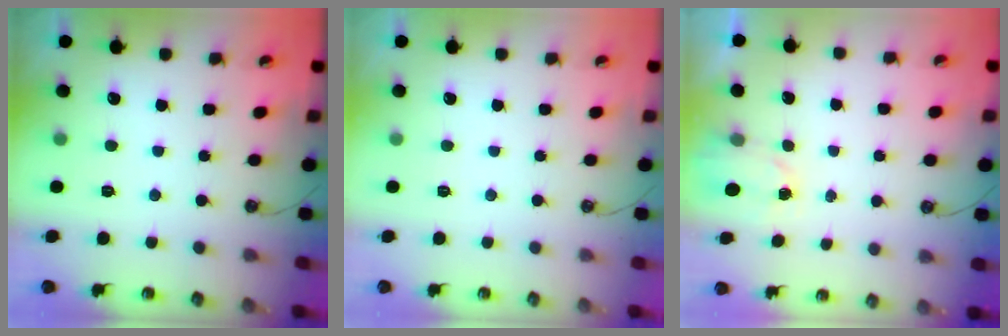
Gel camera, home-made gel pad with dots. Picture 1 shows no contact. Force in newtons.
{"total": 0.0}
{"total": 1.5, "press": 1.5, "slide": 0.3}